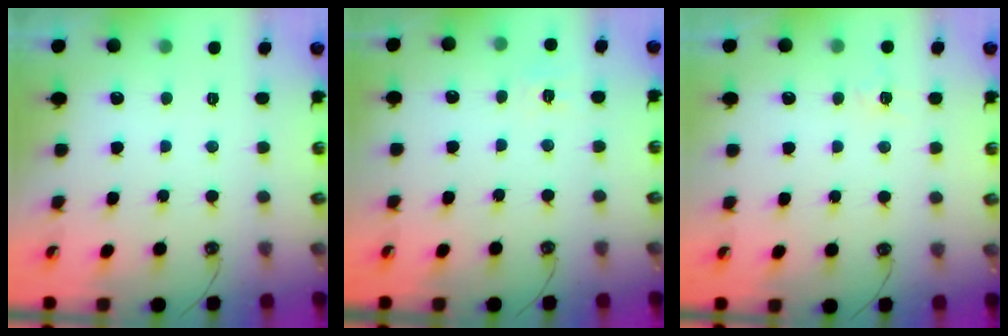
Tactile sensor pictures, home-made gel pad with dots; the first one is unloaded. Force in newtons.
{"total": 6.8, "press": 6.7, "slide": 0.7}
{"total": 4.9, "press": 4.8, "slide": 0.7}